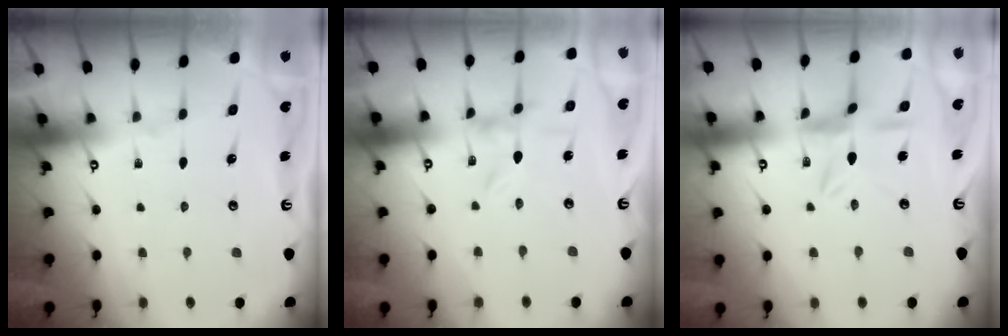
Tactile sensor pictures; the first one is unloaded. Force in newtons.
{"total": 0.0}
{"total": 7.4, "press": 7.3, "slide": 0.6}